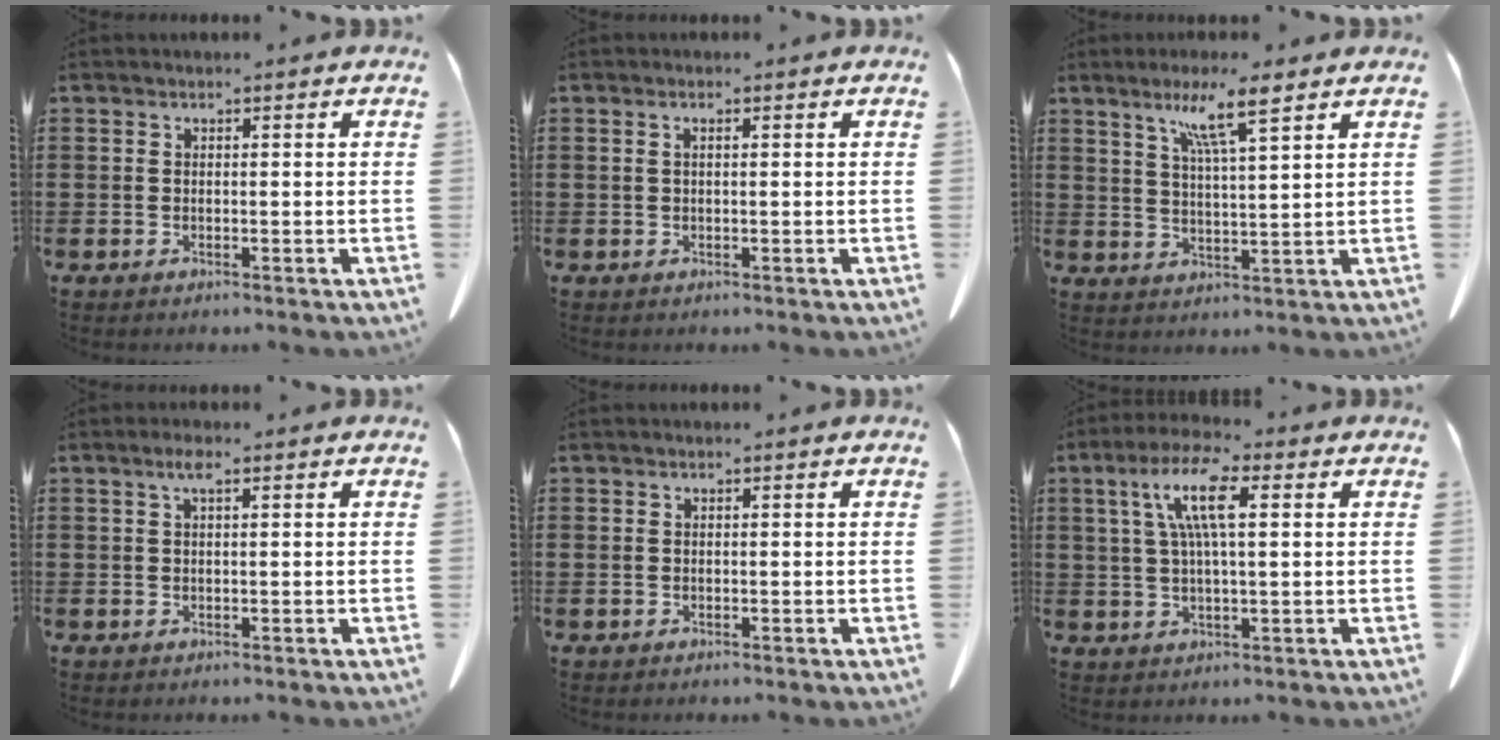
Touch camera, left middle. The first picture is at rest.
{"total": 0.9, "force": [0.2, 0.2, 0.8], "torque": [-0.017, 0.003, 0.003]}
{"total": 7.1, "force": [4.9, -0.1, 5.1], "torque": [-0.112, -0.006, 0.082]}
{"total": 2.0, "force": [0.9, 0.5, 1.8], "torque": [-0.038, 0.006, 0.014]}
{"total": 0.0}
{"total": 8.6, "force": [2.7, 2.3, 7.8], "torque": [-0.172, 0.008, 0.039]}